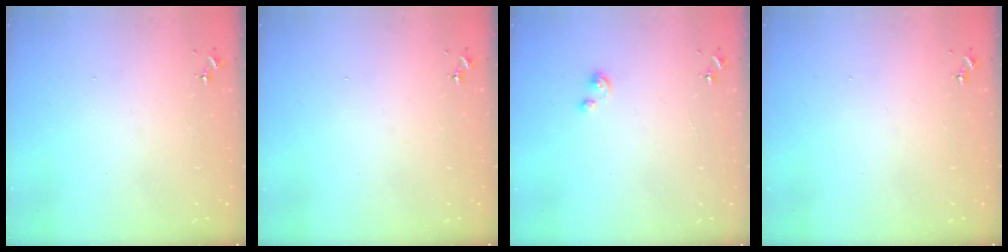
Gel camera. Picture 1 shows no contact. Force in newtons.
{"total": 0.0}
{"total": 2.3, "press": 2.3, "slide": 0.2}
{"total": 0.0}